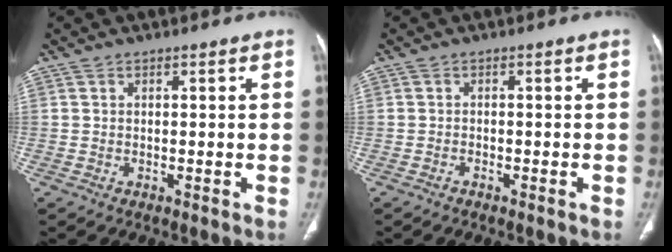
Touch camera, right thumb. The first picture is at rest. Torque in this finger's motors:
{"motor_torque": [-0.35, -0.11, 0.08, 0.31, -0.04]}